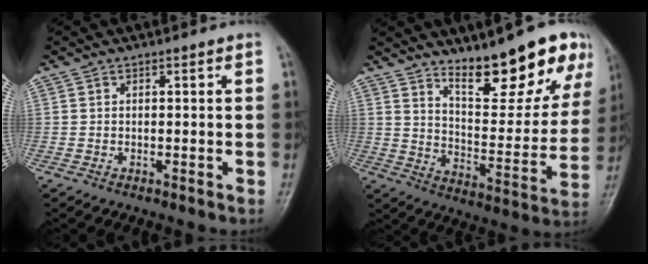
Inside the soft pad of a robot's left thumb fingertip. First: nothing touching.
{"total": 17.3, "force": [11.9, 5.2, 11.5], "torque": [-0.109, -0.080, 0.185]}